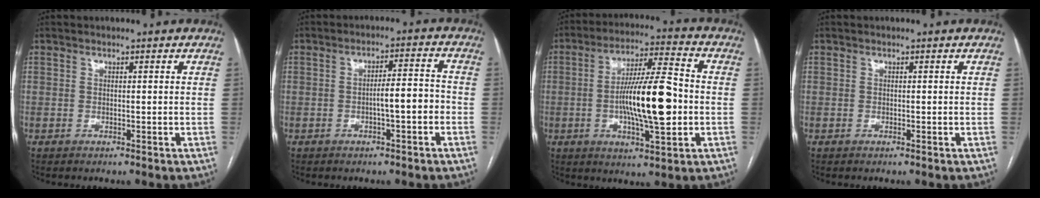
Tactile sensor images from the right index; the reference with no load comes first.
{"total": 4.7, "force": [-1.5, 0.8, 4.4], "torque": [-0.065, 0.019, -0.021]}
{"total": 14.5, "force": [-1.8, 2.4, 14.2], "torque": [-0.248, 0.006, -0.028]}
{"total": 0.0}